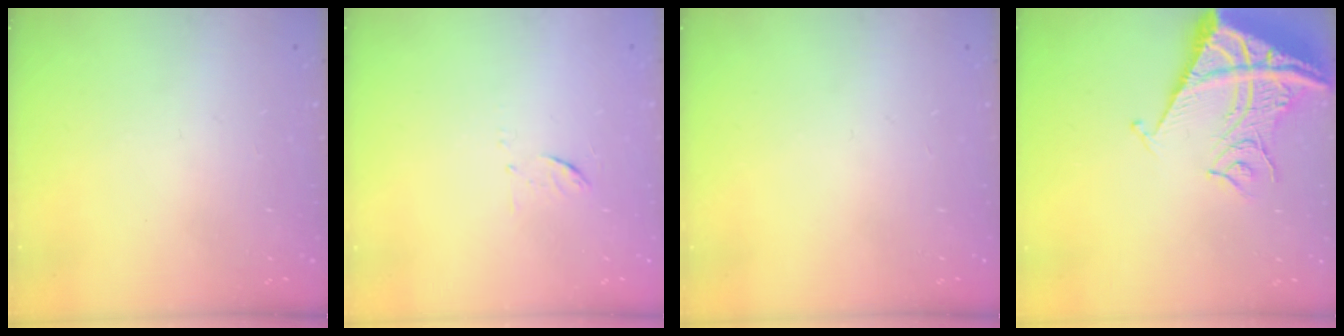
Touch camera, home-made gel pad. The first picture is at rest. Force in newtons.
{"total": 6.0, "press": 6.0, "slide": 0.4}
{"total": 0.0}
{"total": 16.6, "press": 16.4, "slide": 2.0}